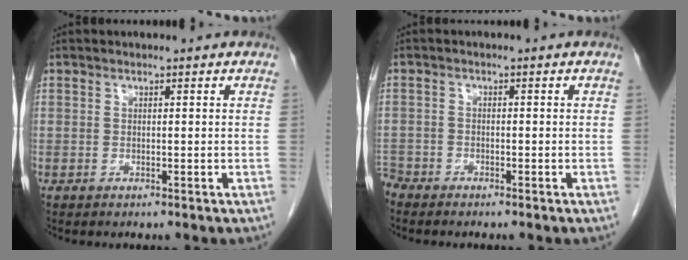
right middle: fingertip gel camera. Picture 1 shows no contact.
{"total": 3.3, "force": [-3.1, 1.0, 0.4], "torque": [-0.004, -0.006, -0.056]}